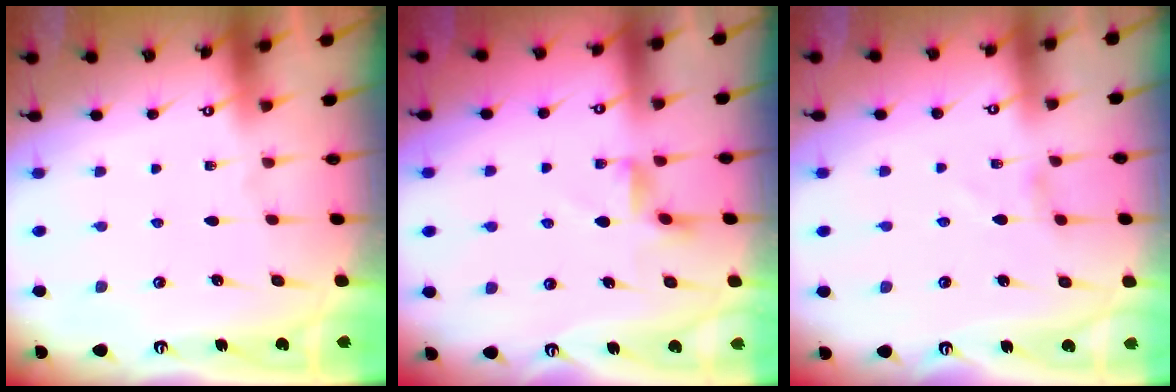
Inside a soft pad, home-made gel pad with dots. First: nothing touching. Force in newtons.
{"total": 4.0, "press": 3.9, "slide": 0.6}
{"total": 0.8, "press": 0.8, "slide": 0.3}